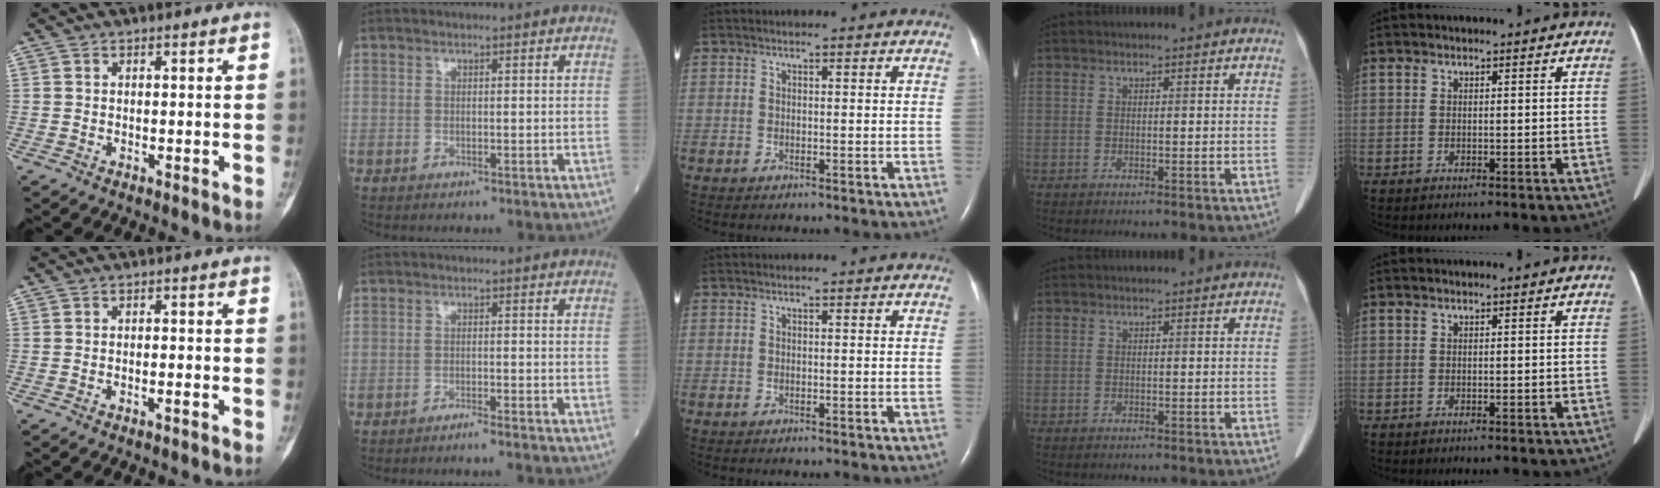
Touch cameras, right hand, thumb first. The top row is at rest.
{"thumb": {"total": 1.1, "force": [-0.7, 0.1, 0.8], "torque": [-0.021, 0.010, -0.009]}, "index": {"total": 1.9, "force": [-1.7, -0.4, 0.7], "torque": [-0.011, 0.003, -0.026]}}